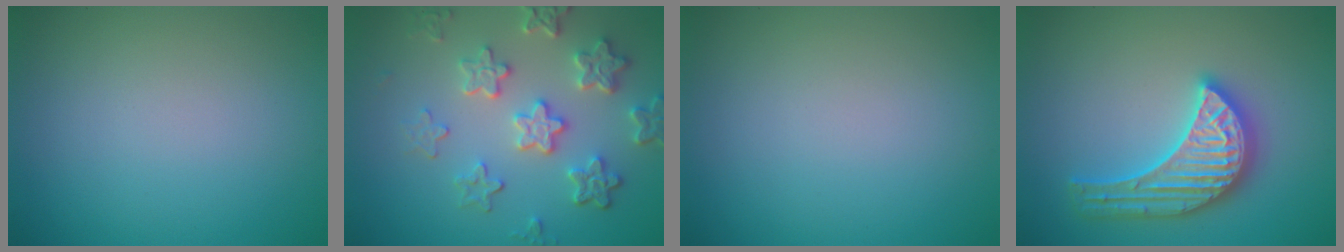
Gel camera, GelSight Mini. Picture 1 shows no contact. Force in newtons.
{"total": 5.4, "press": 4.2, "slide": 3.3}
{"total": 0.0}
{"total": 5.6, "press": 5.5, "slide": 0.8}